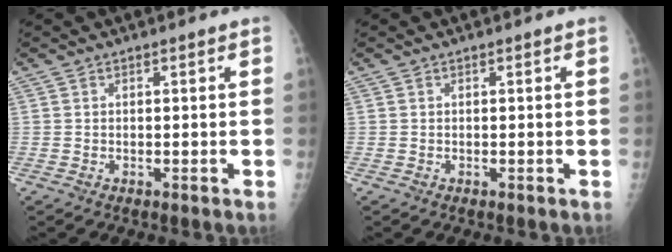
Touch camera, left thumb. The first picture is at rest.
{"total": 0.0}